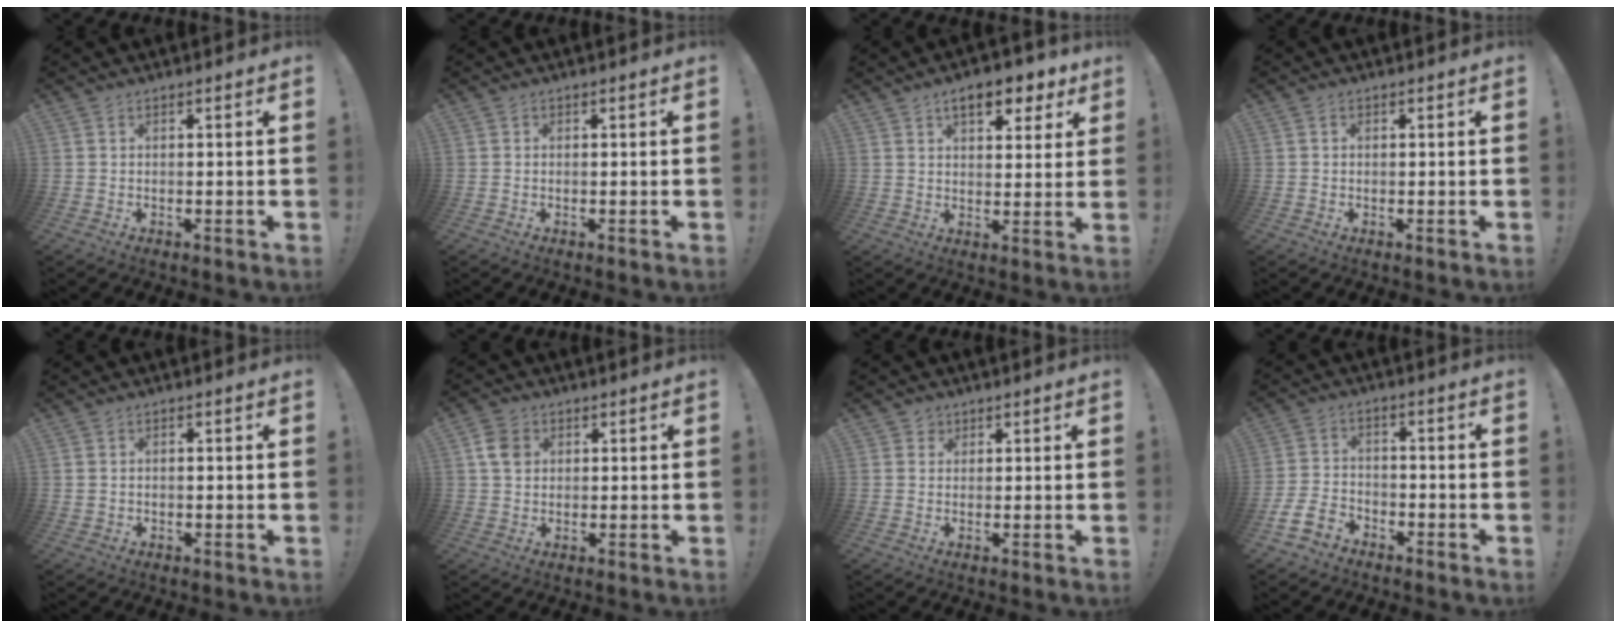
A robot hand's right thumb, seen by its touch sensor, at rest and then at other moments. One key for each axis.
{"total": 0.0}
{"total": 8.9, "fx": 5.2, "fy": 4.1, "fz": 5.8, "tx": -0.074, "ty": -0.022, "tz": 0.089}
{"total": 0.7, "fx": 0.0, "fy": 0.7, "fz": 0.2, "tx": -0.010, "ty": 0.006, "tz": 0.001}
{"total": 1.0, "fx": -0.4, "fy": 0.9, "fz": 0.4, "tx": -0.008, "ty": 0.005, "tz": -0.007}
{"total": 6.4, "fx": 1.8, "fy": 5.3, "fz": 3.1, "tx": -0.039, "ty": 0.005, "tz": 0.035}
{"total": 2.1, "fx": 1.0, "fy": 1.8, "fz": 0.3, "tx": -0.004, "ty": -0.003, "tz": 0.017}
{"total": 8.2, "fx": -6.0, "fy": 4.8, "fz": 3.1, "tx": -0.074, "ty": 0.023, "tz": -0.112}